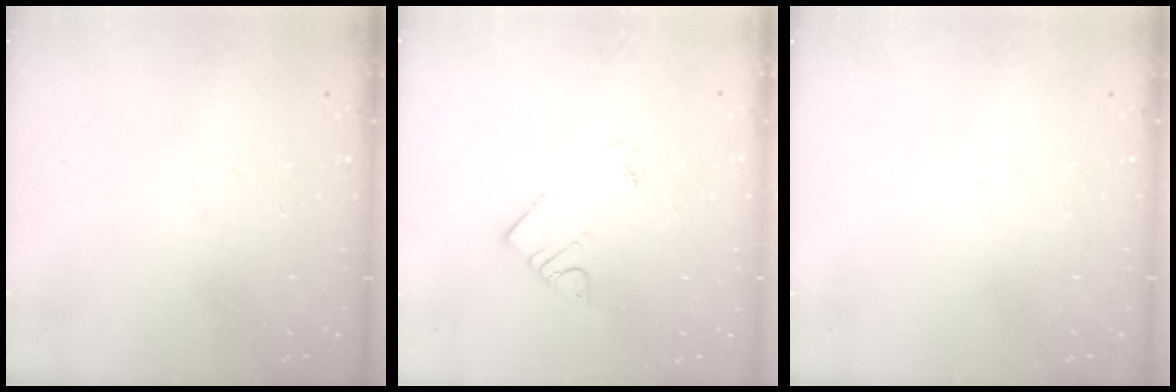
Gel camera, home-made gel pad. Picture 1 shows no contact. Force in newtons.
{"total": 3.8, "press": 3.7, "slide": 0.6}
{"total": 0.0}